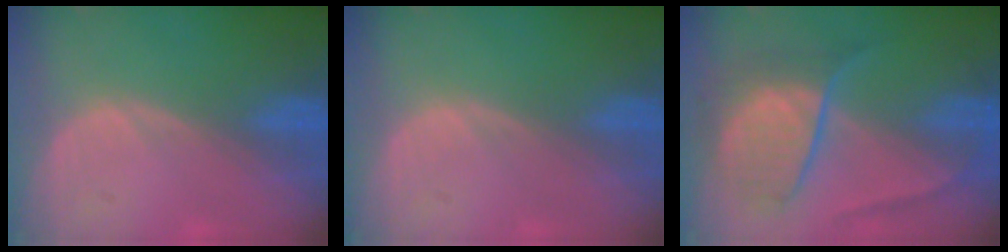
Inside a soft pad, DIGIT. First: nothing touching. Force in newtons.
{"total": 0.0}
{"total": 7.9, "press": 7.9, "slide": 0.6}